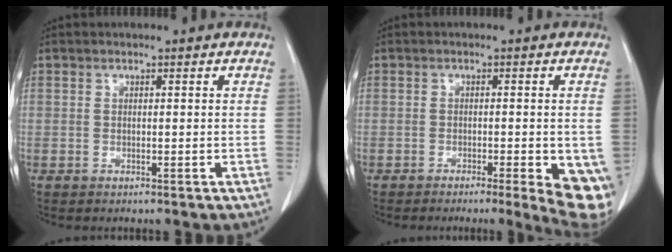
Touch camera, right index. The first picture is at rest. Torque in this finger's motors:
{"motor_torque": [2.14, 0.00, 0.48, 0.04]}